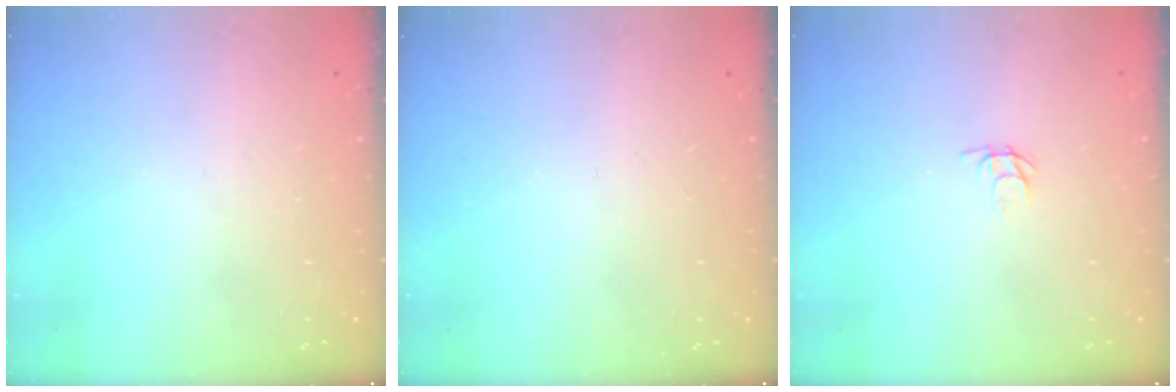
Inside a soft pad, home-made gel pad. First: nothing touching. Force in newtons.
{"total": 0.0}
{"total": 2.5, "press": 2.5, "slide": 0.3}